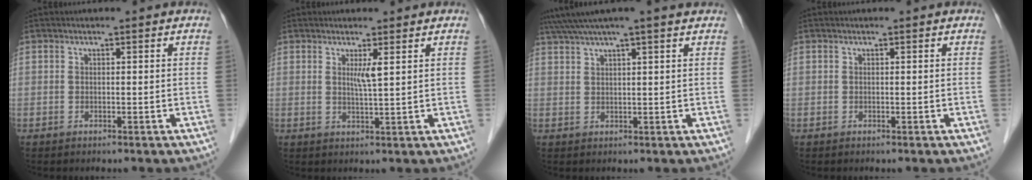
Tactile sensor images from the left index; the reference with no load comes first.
{"total": 2.2, "force": [0.9, -0.3, 1.9], "torque": [-0.039, -0.007, 0.019]}
{"total": 8.6, "force": [7.1, -0.7, 4.8], "torque": [-0.084, 0.043, 0.100]}
{"total": 0.0}